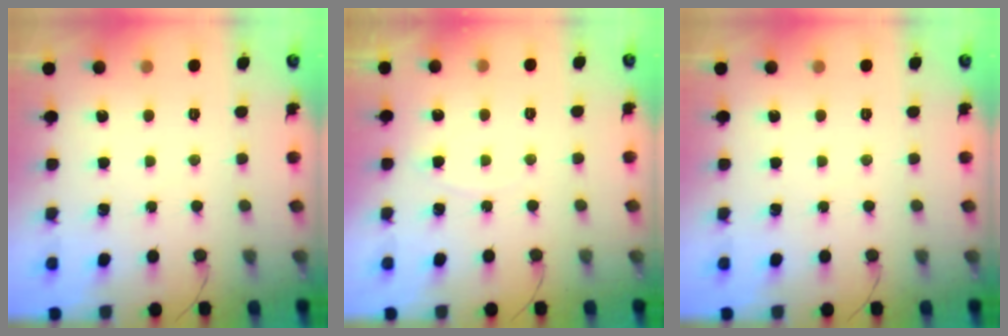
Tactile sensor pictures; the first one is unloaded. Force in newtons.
{"total": 2.7, "press": 2.7, "slide": 0.3}
{"total": 0.0}